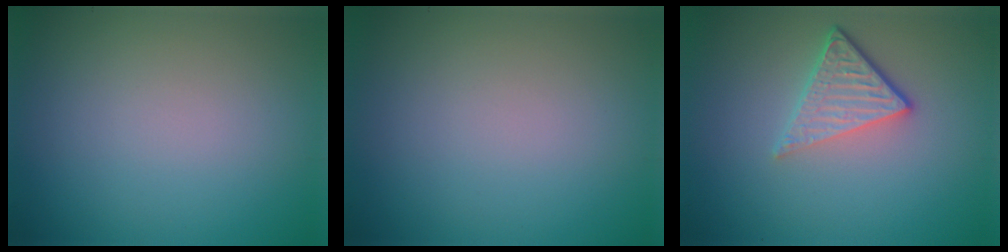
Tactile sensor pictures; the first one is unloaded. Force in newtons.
{"total": 0.0}
{"total": 3.8, "press": 2.7, "slide": 2.8}